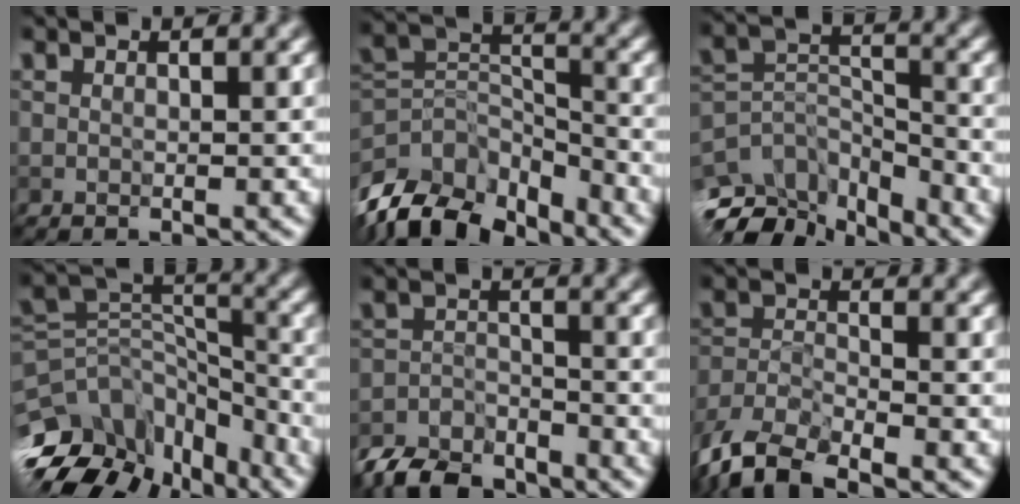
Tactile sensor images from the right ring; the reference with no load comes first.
{"total": 10.7, "force": [-8.8, 4.6, 4.0], "torque": [-0.082, 0.005, -0.158]}
{"total": 8.4, "force": [-7.4, 2.9, 2.6], "torque": [-0.057, -0.009, -0.129]}
{"total": 13.1, "force": [-9.4, 7.3, 5.5], "torque": [-0.122, 0.029, -0.144]}
{"total": 5.9, "force": [-5.7, 1.6, 0.7], "torque": [-0.009, -0.005, -0.101]}
{"total": 6.3, "force": [-5.5, 1.6, 2.5], "torque": [-0.051, -0.006, -0.103]}